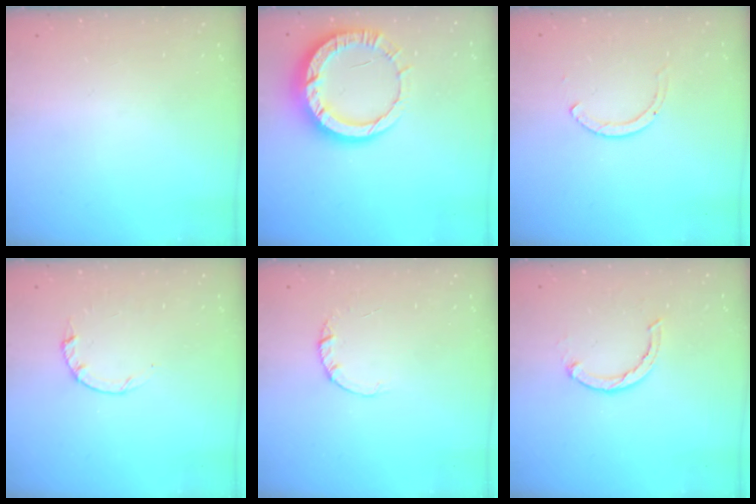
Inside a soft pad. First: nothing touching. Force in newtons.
{"total": 14.0, "press": 13.9, "slide": 1.4}
{"total": 2.0, "press": 1.9, "slide": 0.3}
{"total": 2.2, "press": 2.1, "slide": 0.4}
{"total": 1.4, "press": 1.4, "slide": 0.2}
{"total": 2.1, "press": 2.0, "slide": 0.4}